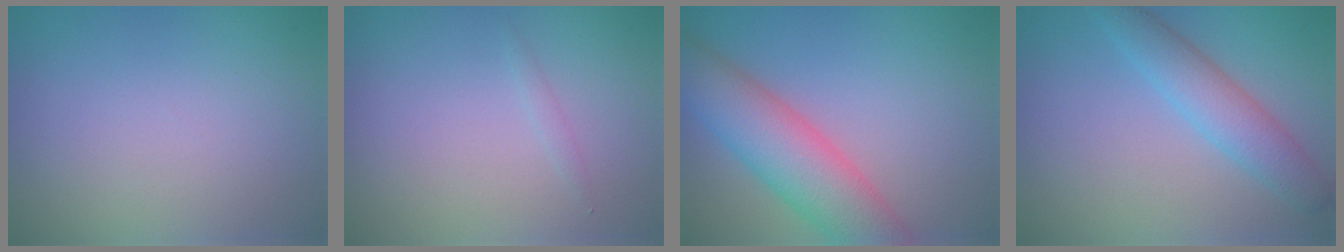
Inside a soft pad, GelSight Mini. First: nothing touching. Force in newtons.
{"total": 0.5, "press": 0.5, "slide": 0.0}
{"total": 7.6, "press": 7.5, "slide": 0.7}
{"total": 3.8, "press": 3.8, "slide": 0.0}